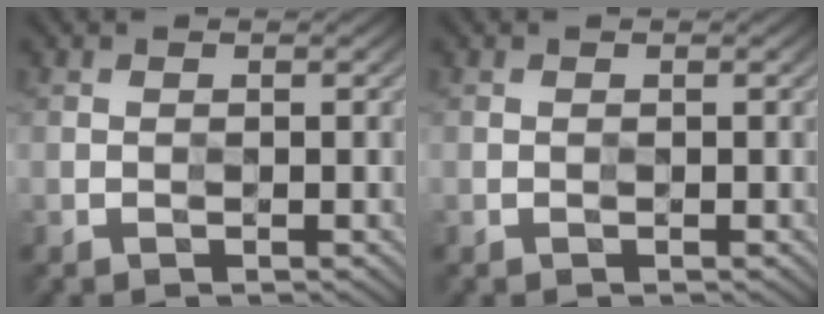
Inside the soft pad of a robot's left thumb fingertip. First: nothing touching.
{"total": 0.0}